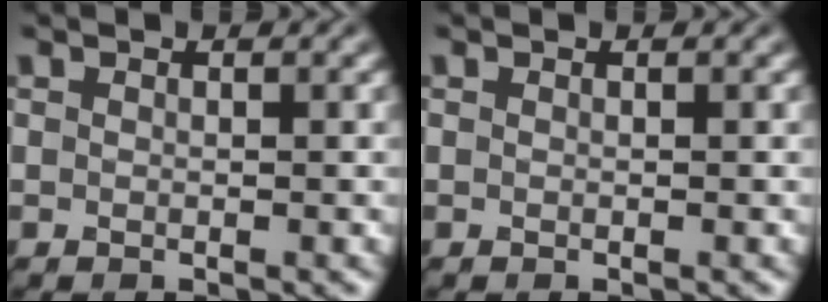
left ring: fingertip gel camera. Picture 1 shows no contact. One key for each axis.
{"total": 0.0}